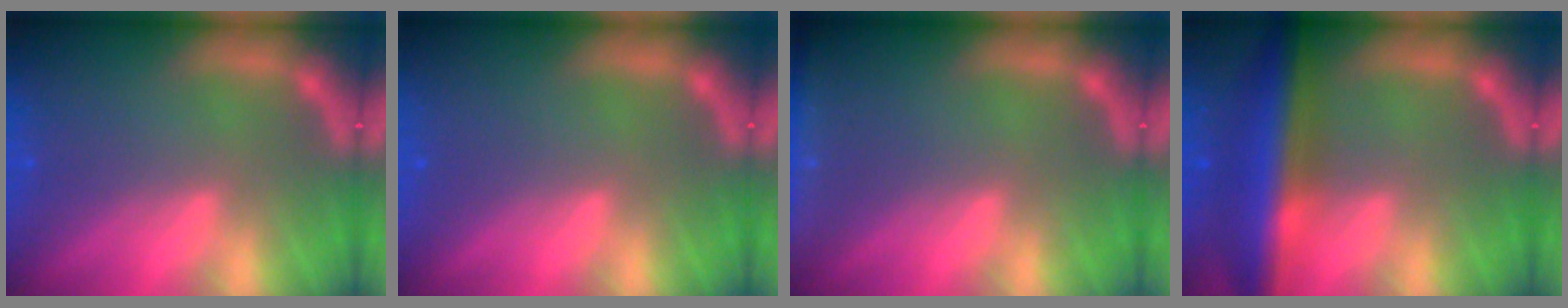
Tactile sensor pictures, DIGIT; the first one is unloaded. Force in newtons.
{"total": 0.0}
{"total": 4.5}
{"total": 8.5}